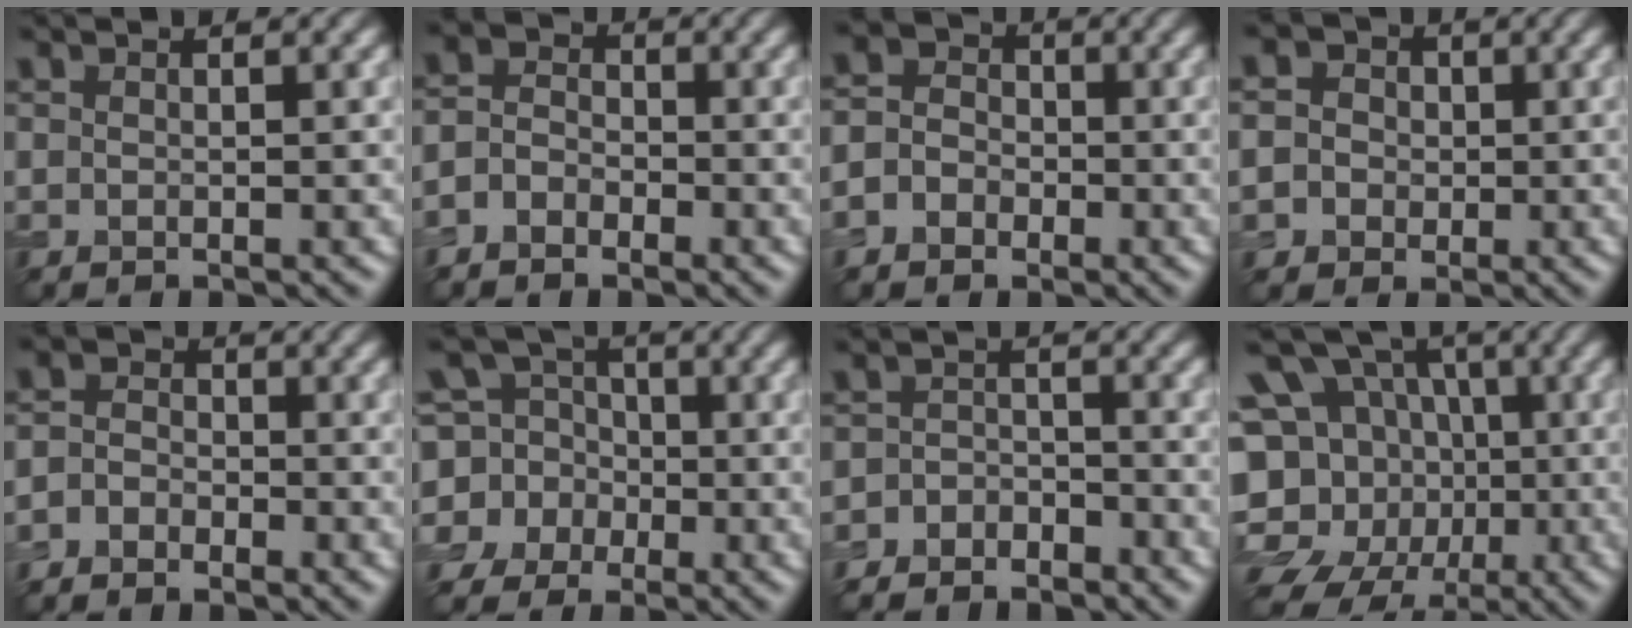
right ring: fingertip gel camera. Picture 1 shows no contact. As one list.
[{"total": 2.7, "force": [-1.6, 2.0, 1.1], "torque": [-0.013, 0.005, -0.042]}, {"total": 4.3, "force": [-1.5, 3.8, 1.4], "torque": [-0.004, 0.005, -0.044]}, {"total": 6.2, "force": [0.6, 5.7, 2.2], "torque": [-0.036, 0.038, -0.022]}, {"total": 2.5, "force": [-1.5, 1.8, 0.9], "torque": [0.000, 0.003, -0.042]}, {"total": 8.2, "force": [-1.4, 7.7, 2.4], "torque": [-0.065, 0.017, -0.060]}, {"total": 4.0, "force": [-3.5, 2.0, 0.5], "torque": [0.006, 0.002, -0.062]}, {"total": 19.1, "force": [-3.2, 16.5, 9.3], "torque": [-0.196, -0.012, -0.061]}]